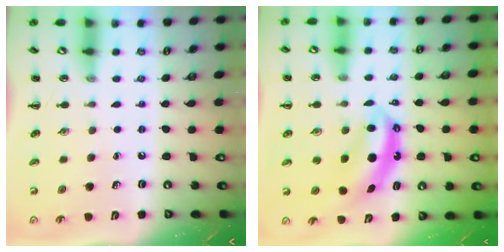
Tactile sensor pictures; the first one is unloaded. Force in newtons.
{"total": 6.7, "press": 6.6, "slide": 1.2}